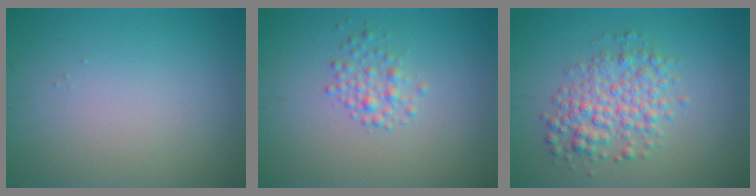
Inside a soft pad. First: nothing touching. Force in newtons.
{"total": 1.8, "press": 1.8, "slide": 0.0}
{"total": 4.2, "press": 4.2, "slide": 0.1}